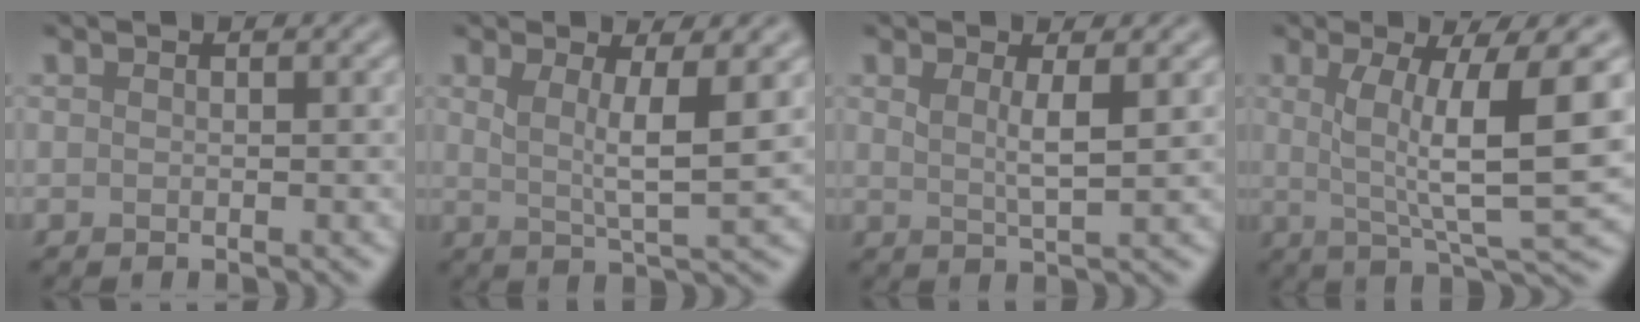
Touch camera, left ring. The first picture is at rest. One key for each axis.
{"total": 4.2, "fx": 1.2, "fy": 1.0, "fz": 3.9, "tx": -0.065, "ty": -0.008, "tz": 0.020}
{"total": 2.3, "fx": 0.9, "fy": 0.5, "fz": 2.0, "tx": -0.035, "ty": -0.006, "tz": 0.015}
{"total": 8.7, "fx": 1.4, "fy": 1.7, "fz": 8.4, "tx": -0.128, "ty": -0.010, "tz": 0.026}